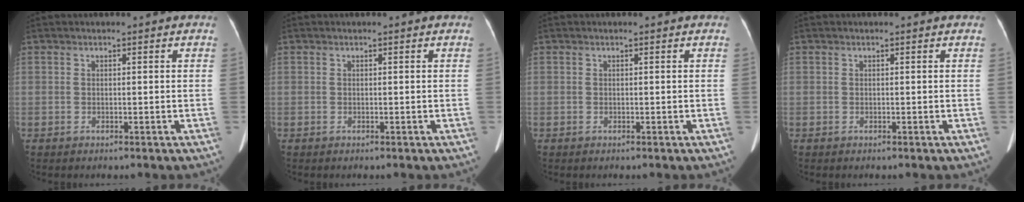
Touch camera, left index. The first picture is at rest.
{"total": 0.0}
{"total": 0.0}
{"total": 0.0}